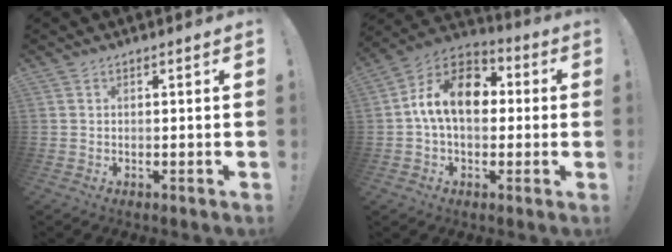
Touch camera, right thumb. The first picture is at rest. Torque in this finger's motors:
{"motor_torque": [0.34, 0.34, 0.30, 0.29, 0.06]}